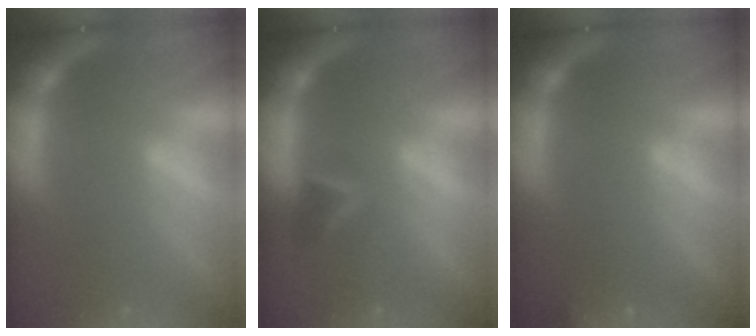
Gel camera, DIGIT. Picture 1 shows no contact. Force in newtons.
{"total": 2.4}
{"total": 3.0}